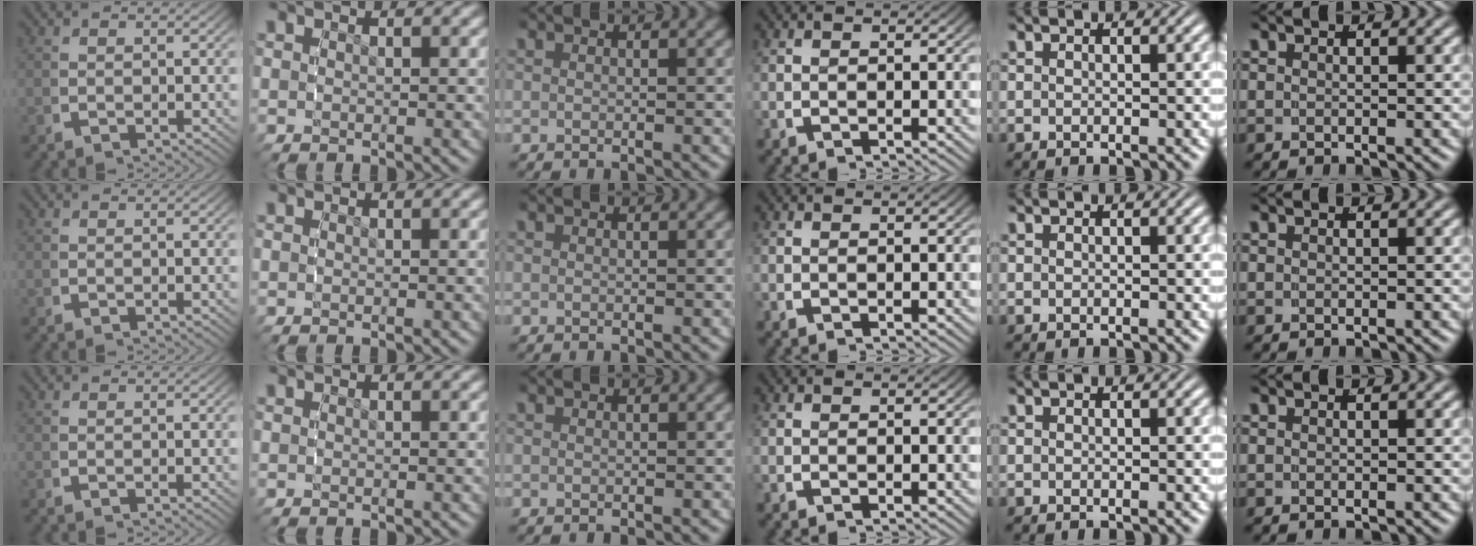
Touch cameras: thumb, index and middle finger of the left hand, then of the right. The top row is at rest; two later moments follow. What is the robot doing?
{"motion": "grasp_and_lifting", "object": "bowl"}